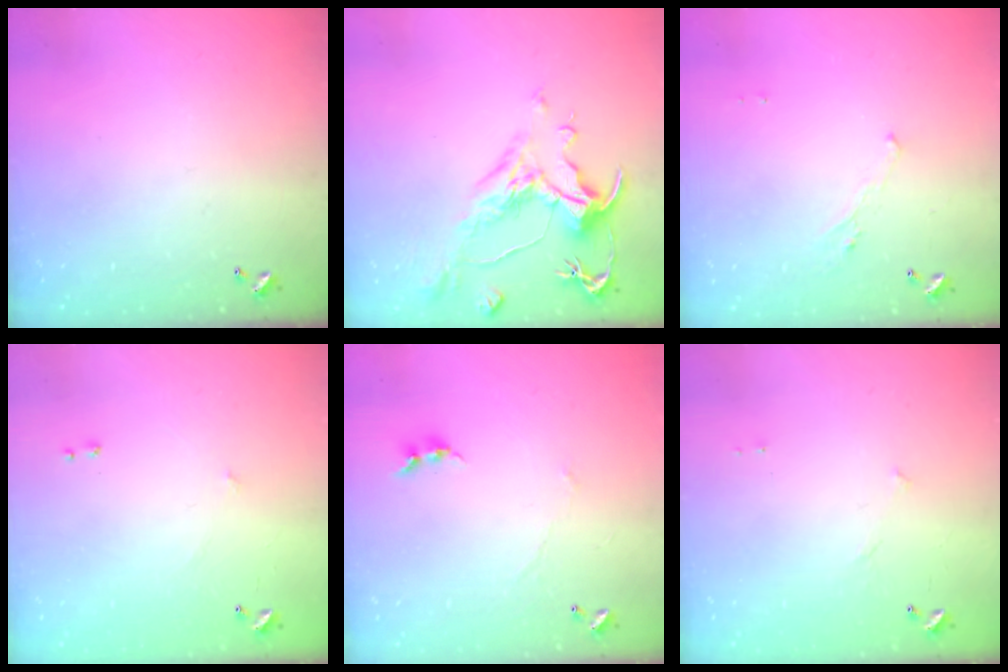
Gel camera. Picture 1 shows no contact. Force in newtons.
{"total": 1.6, "press": 0.7, "slide": 1.4}
{"total": 0.8, "press": 0.4, "slide": 0.7}
{"total": 6.0, "press": 5.9, "slide": 0.8}
{"total": 0.7, "press": 0.4, "slide": 0.6}
{"total": 7.6, "press": 7.5, "slide": 0.6}